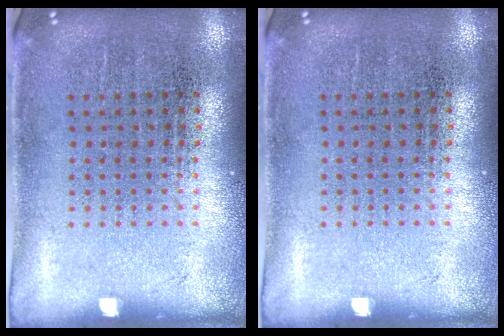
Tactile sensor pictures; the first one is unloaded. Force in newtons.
{"total": 0.0}